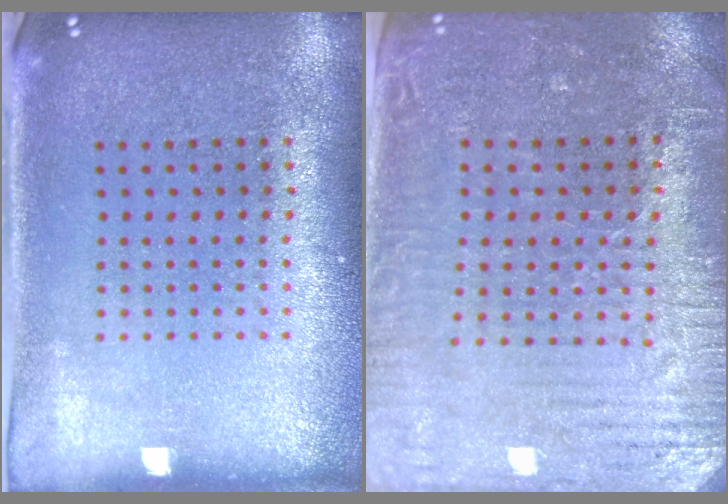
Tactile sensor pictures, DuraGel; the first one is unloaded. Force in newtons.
{"total": 3.5, "press": 3.2, "slide": 1.3}